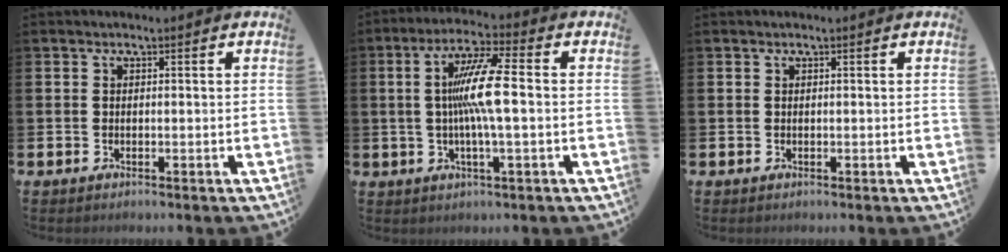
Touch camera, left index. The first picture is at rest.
{"total": 8.7, "force": [0.5, 1.2, 8.6], "torque": [-0.170, 0.007, 0.000]}
{"total": 0.0}